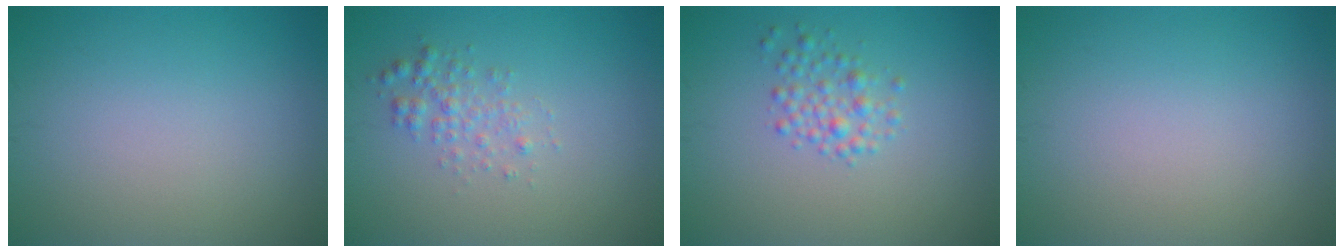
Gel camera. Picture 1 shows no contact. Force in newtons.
{"total": 1.8, "press": 1.8, "slide": 0.0}
{"total": 2.1, "press": 2.1, "slide": 0.1}
{"total": 0.0}